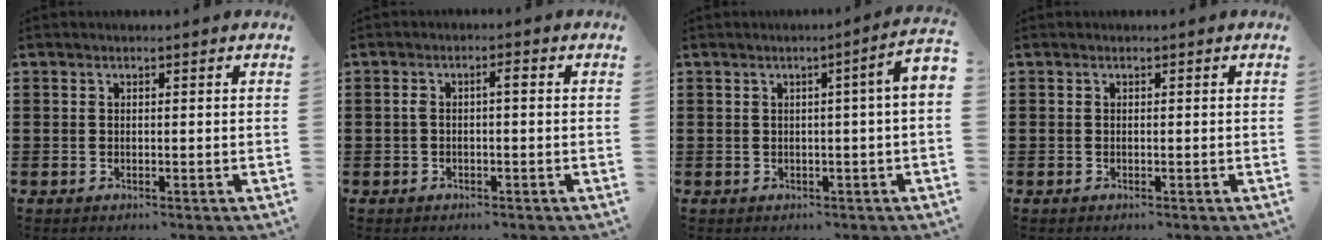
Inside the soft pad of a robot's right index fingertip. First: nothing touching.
{"total": 1.9, "force": [-0.2, 0.4, 1.8], "torque": [-0.035, 0.004, -0.005]}
{"total": 3.0, "force": [-0.2, -0.3, 2.9], "torque": [-0.050, -0.003, -0.007]}
{"total": 0.0}